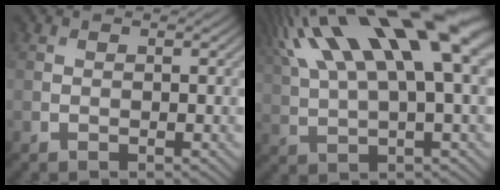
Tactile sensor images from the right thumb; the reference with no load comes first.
{"total": 17.7, "force": [8.6, 5.4, 14.5], "torque": [-0.309, 0.039, 0.158]}